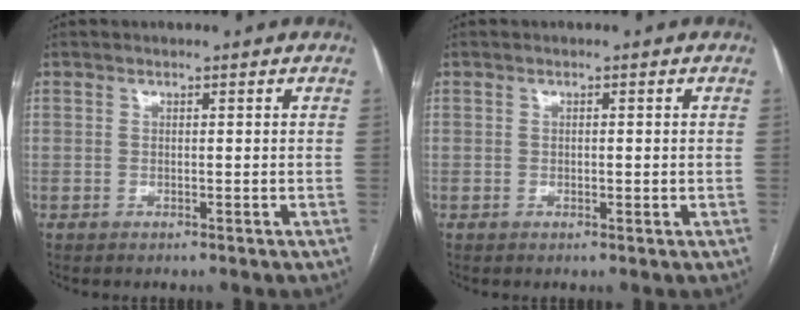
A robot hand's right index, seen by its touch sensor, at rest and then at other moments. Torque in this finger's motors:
{"motor_torque": [-0.12, 0.11, -0.03, 0.00]}